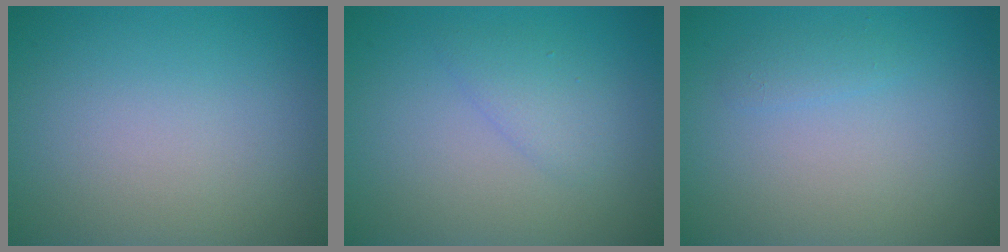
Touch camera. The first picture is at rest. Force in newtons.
{"total": 1.7, "press": 1.7, "slide": 0.2}
{"total": 0.9, "press": 0.9, "slide": 0.0}